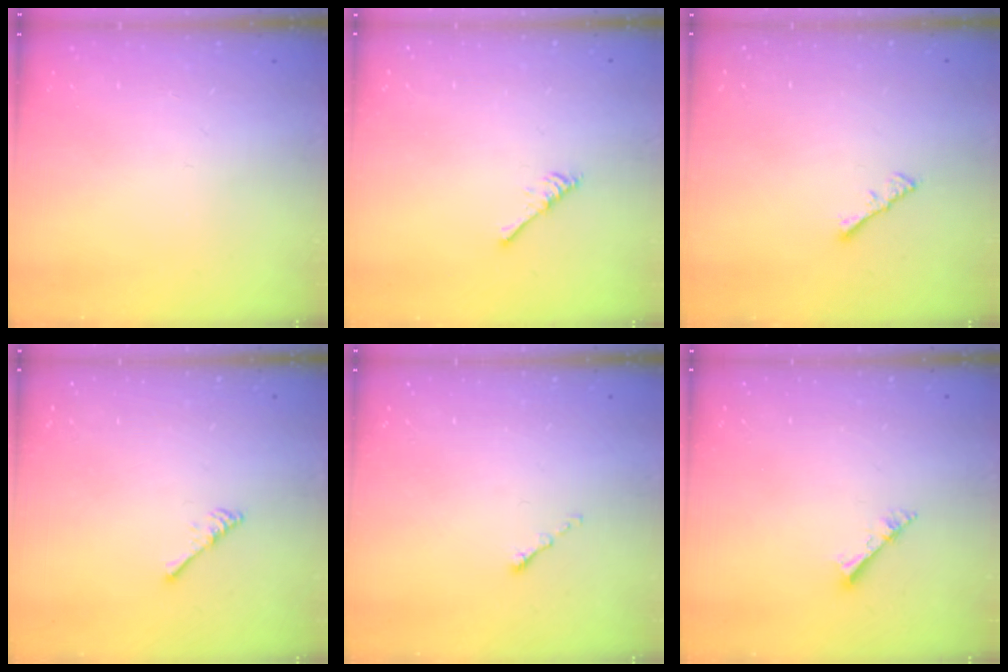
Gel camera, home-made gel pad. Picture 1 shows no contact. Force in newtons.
{"total": 2.9, "press": 2.9, "slide": 0.5}
{"total": 1.3, "press": 1.2, "slide": 0.4}
{"total": 2.5, "press": 2.5, "slide": 0.4}
{"total": 0.0}
{"total": 2.7, "press": 2.7, "slide": 0.3}